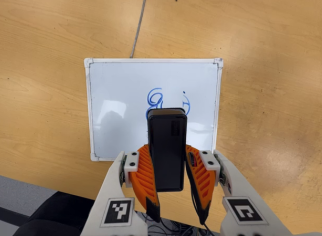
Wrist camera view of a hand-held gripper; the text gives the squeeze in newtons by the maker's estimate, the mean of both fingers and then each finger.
{"total": 7.6, "left": 6.4, "right": 8.9}